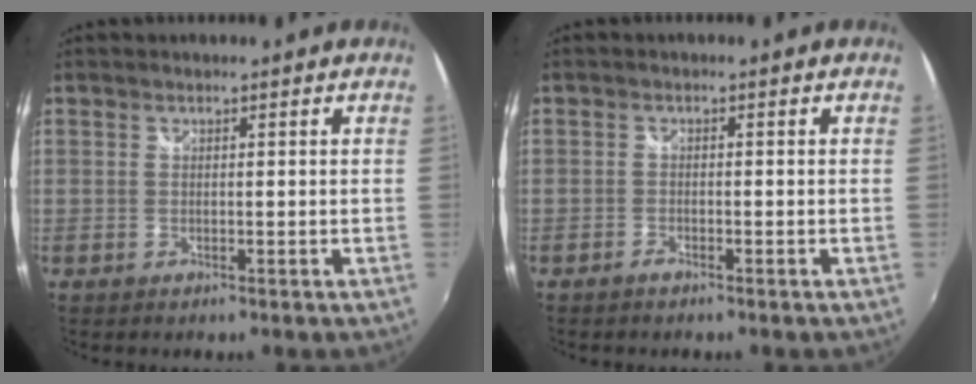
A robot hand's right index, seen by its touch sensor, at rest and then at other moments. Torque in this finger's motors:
{"motor_torque": [0.01, 0.04, -0.03, 0.01]}